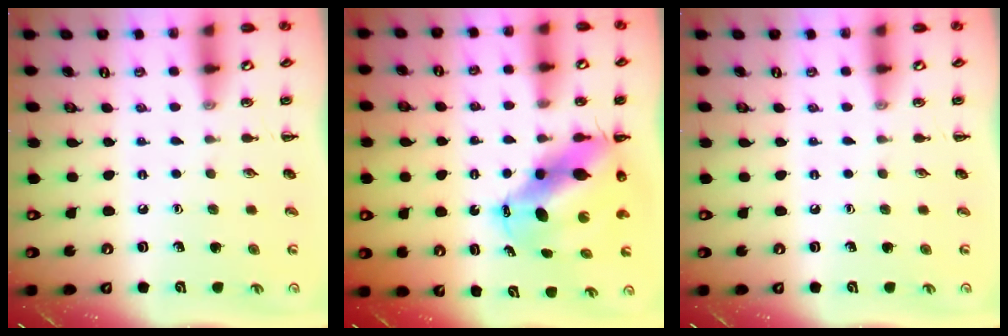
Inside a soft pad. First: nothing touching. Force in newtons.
{"total": 11.0, "press": 10.6, "slide": 3.1}
{"total": 0.0}